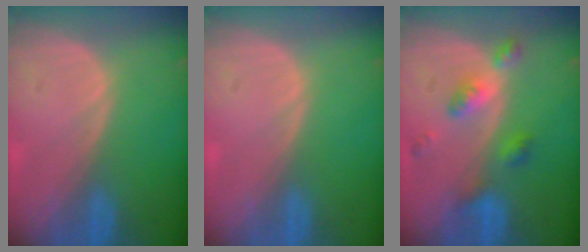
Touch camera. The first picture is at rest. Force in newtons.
{"total": 0.0}
{"total": 5.8, "press": 5.0, "slide": 2.8}